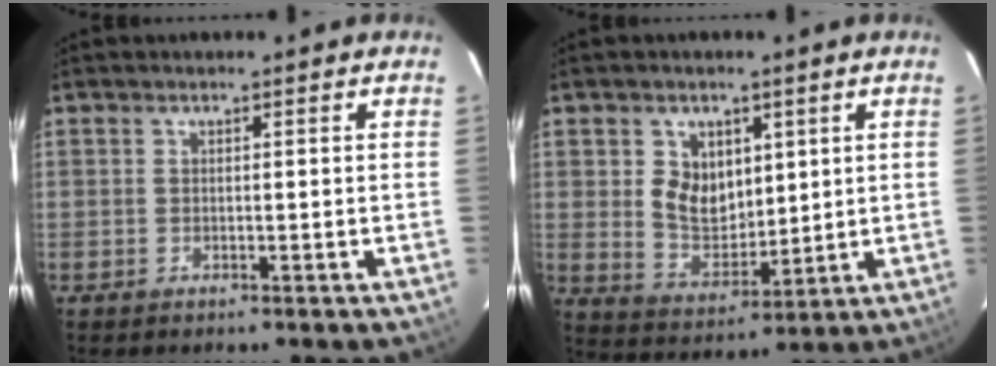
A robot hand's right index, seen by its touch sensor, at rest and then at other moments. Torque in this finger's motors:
{"motor_torque": [0.28, 0.17, 0.14, 0.05]}